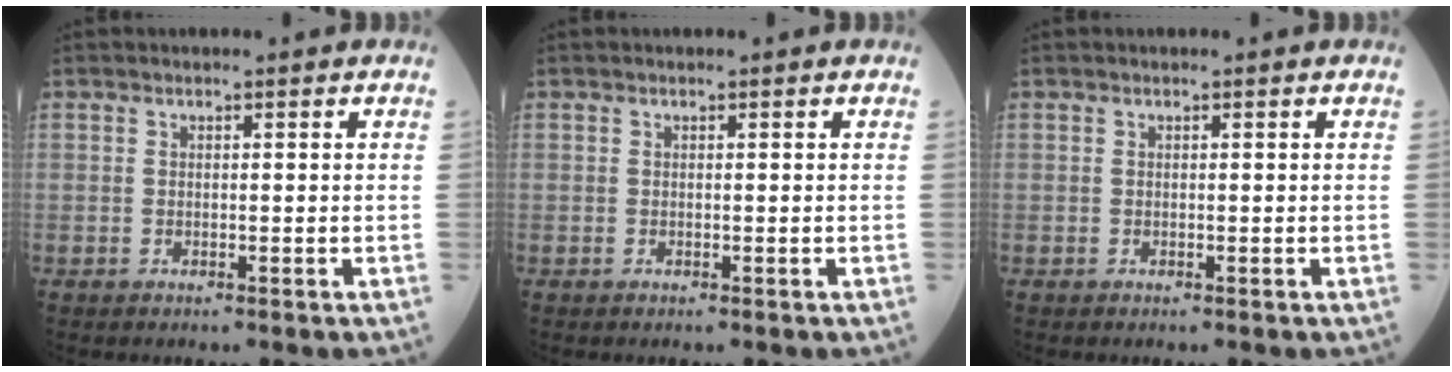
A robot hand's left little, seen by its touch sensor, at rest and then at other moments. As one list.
[{"total": 0.0}, {"total": 0.0}]